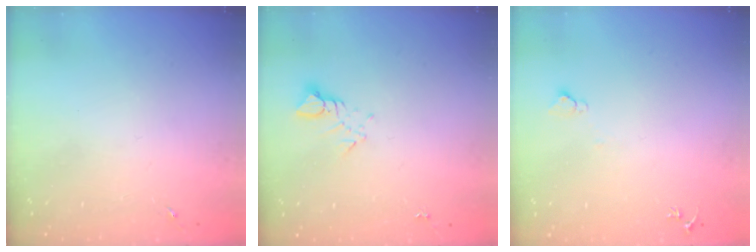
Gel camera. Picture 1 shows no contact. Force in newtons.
{"total": 3.2, "press": 3.2, "slide": 0.2}
{"total": 4.4, "press": 4.4, "slide": 0.4}